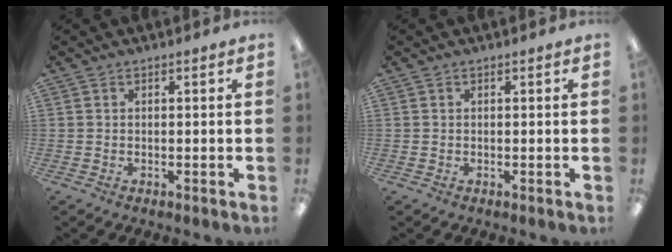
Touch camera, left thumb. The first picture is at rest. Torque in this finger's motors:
{"motor_torque": [-0.09, 0.11, 0.02, -0.13, 0.00]}